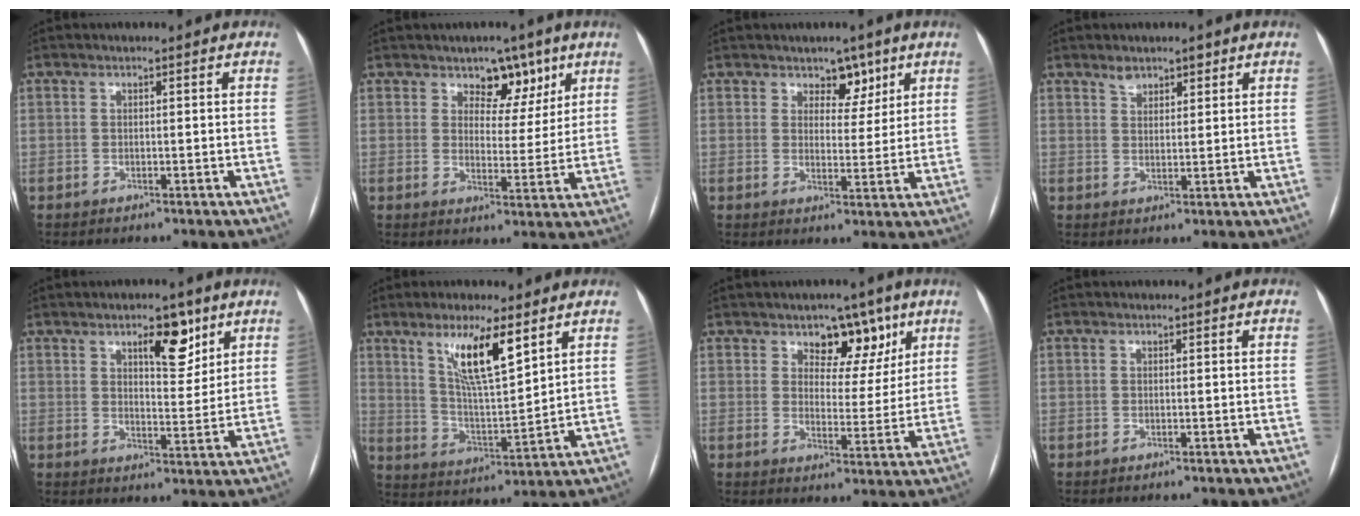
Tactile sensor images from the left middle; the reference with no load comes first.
{"total": 6.1, "force": [4.0, 3.6, 2.9], "torque": [-0.028, 0.001, 0.061]}
{"total": 4.3, "force": [3.0, 2.6, 1.6], "torque": [-0.011, -0.003, 0.045]}
{"total": 2.9, "force": [2.2, 1.5, 1.0], "torque": [-0.018, 0.004, 0.038]}
{"total": 6.8, "force": [4.3, 2.5, 4.7], "torque": [-0.070, -0.001, 0.063]}
{"total": 10.6, "force": [6.1, 1.6, 8.5], "torque": [-0.161, -0.008, 0.116]}
{"total": 7.4, "force": [4.6, 4.3, 3.9], "torque": [-0.042, 0.004, 0.070]}
{"total": 0.0}